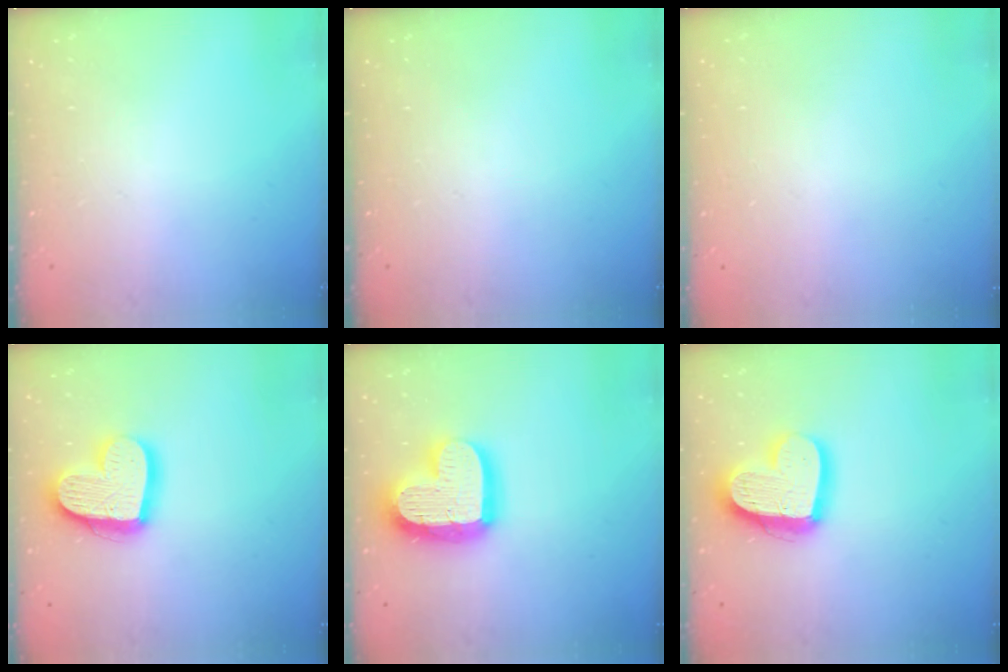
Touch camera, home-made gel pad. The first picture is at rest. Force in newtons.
{"total": 0.0}
{"total": 0.0}
{"total": 17.9, "press": 17.9, "slide": 1.4}
{"total": 19.6, "press": 19.6, "slide": 1.5}
{"total": 17.2, "press": 17.2, "slide": 1.4}